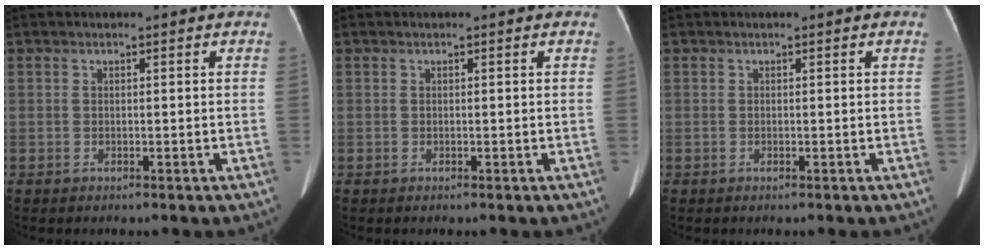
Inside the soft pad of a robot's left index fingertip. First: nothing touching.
{"total": 0.0}
{"total": 0.0}